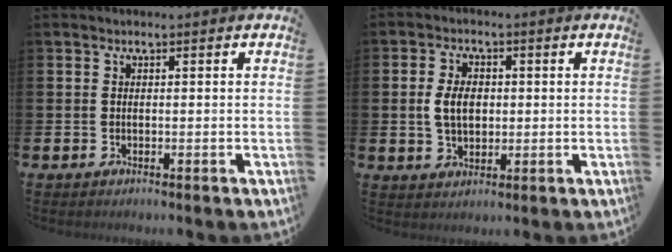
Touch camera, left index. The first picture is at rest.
{"total": 4.4, "force": [0.6, 3.0, 3.2], "torque": [-0.044, 0.003, 0.004]}